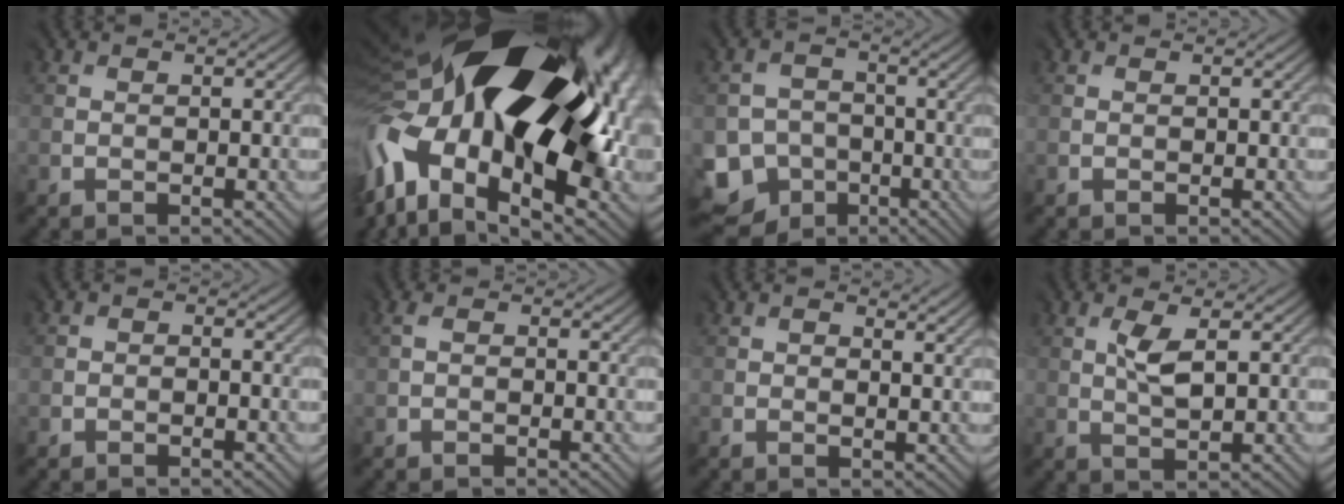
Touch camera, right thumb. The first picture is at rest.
{"total": 22.3, "force": [-1.1, 13.8, 17.4], "torque": [-0.340, -0.085, 0.001]}
{"total": 8.4, "force": [-4.6, 6.6, 2.5], "torque": [-0.061, -0.030, -0.088]}
{"total": 0.0}
{"total": 0.8, "force": [-0.7, 0.2, -0.3], "torque": [0.005, 0.000, -0.017]}
{"total": 0.9, "force": [-0.2, 0.7, 0.6], "torque": [-0.015, 0.000, -0.007]}
{"total": 2.1, "force": [1.0, 0.9, 1.6], "torque": [-0.032, -0.003, 0.016]}
{"total": 3.4, "force": [1.1, 1.2, 3.0], "torque": [-0.073, -0.003, 0.024]}